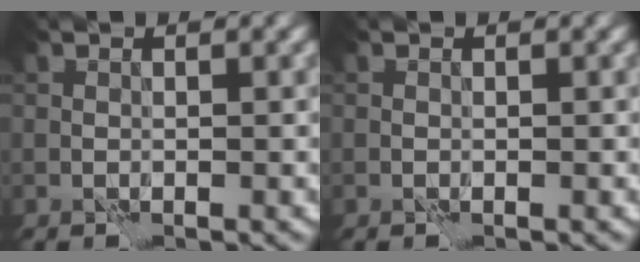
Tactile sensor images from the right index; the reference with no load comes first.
{"total": 0.0}